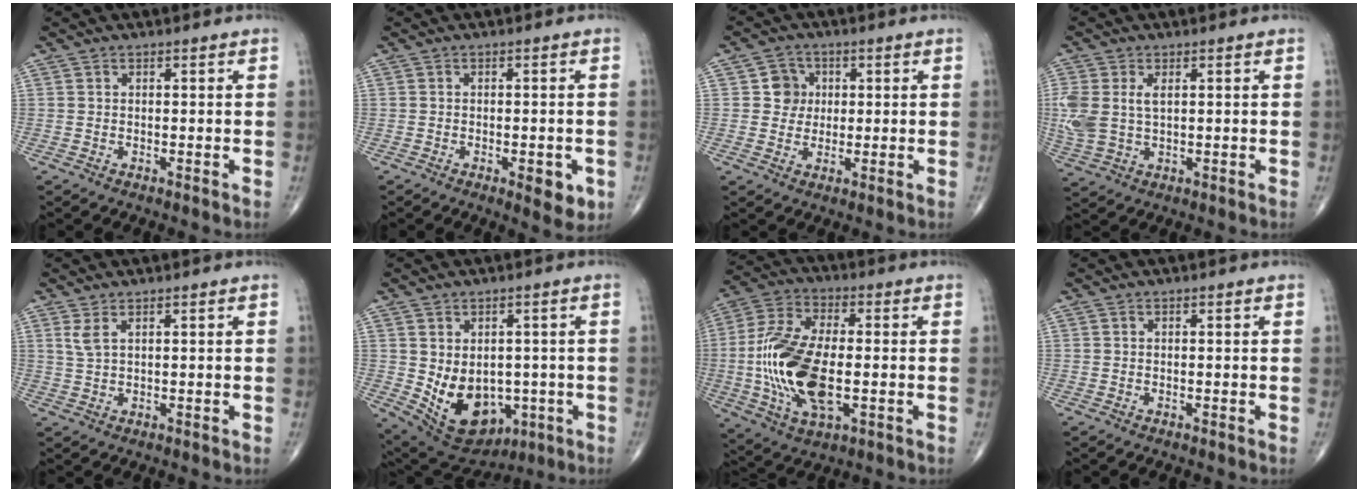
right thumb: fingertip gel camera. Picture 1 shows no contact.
{"total": 4.9, "force": [-1.8, 2.0, 4.2], "torque": [-0.041, -0.002, -0.018]}
{"total": 4.7, "force": [0.8, 4.5, 1.2], "torque": [0.011, 0.006, 0.006]}
{"total": 8.3, "force": [1.3, 5.0, 6.5], "torque": [-0.167, 0.005, 0.035]}
{"total": 2.3, "force": [1.2, 0.7, 1.8], "torque": [-0.046, 0.002, 0.033]}
{"total": 13.4, "force": [-2.2, 9.8, 8.9], "torque": [-0.117, 0.001, -0.001]}
{"total": 18.3, "force": [-2.1, 8.8, 15.9], "torque": [-0.331, 0.003, -0.037]}
{"total": 0.0}